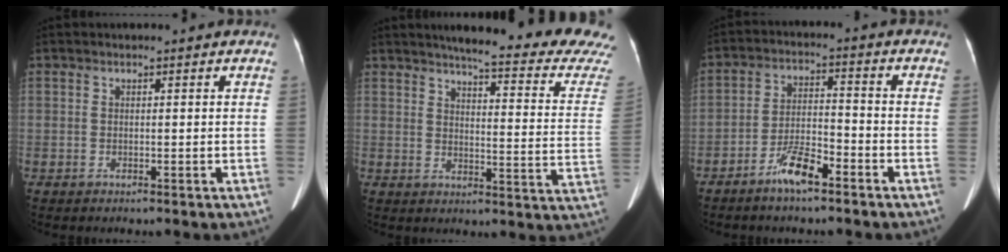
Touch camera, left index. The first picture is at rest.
{"total": 23.0, "force": [21.2, 0.2, 8.9], "torque": [-0.112, -0.100, 0.237]}
{"total": 6.3, "force": [-4.5, 1.2, 4.2], "torque": [-0.088, 0.001, -0.083]}